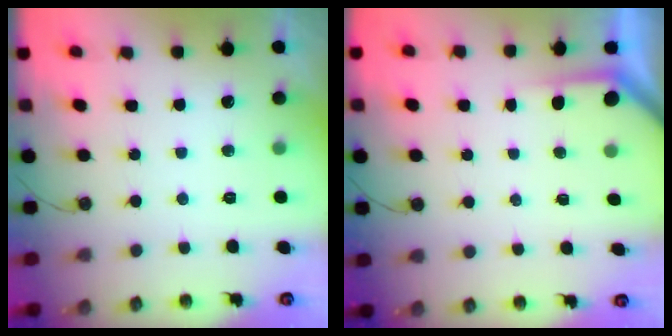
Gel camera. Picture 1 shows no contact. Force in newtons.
{"total": 1.8, "press": 1.8, "slide": 0.3}